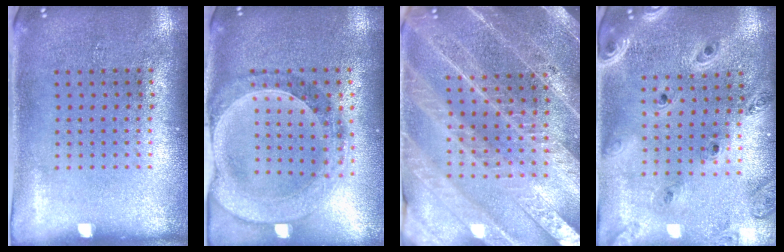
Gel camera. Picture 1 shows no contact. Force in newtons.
{"total": 1.4, "press": 1.4, "slide": 0.2}
{"total": 4.0, "press": 3.6, "slide": 1.7}
{"total": 1.4, "press": 1.3, "slide": 0.2}